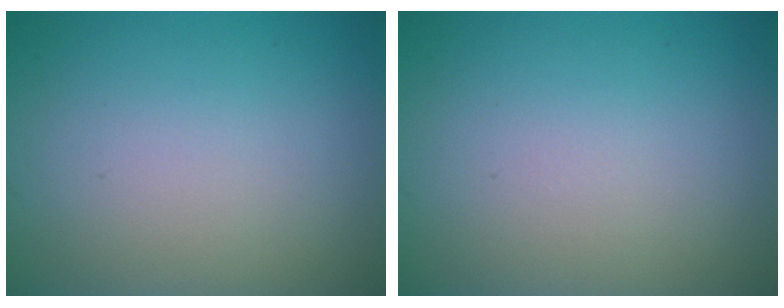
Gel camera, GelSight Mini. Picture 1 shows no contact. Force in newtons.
{"total": 0.0}